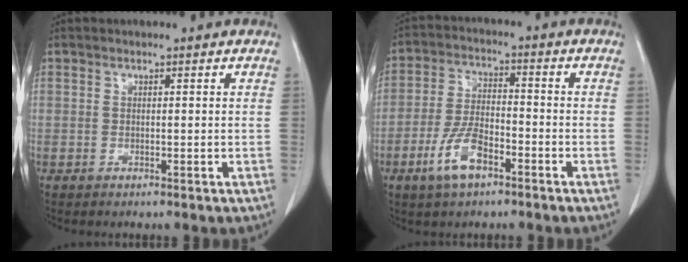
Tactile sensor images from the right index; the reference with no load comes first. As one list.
[{"total": 8.0, "force": [-4.3, 2.9, 6.0], "torque": [-0.136, -0.003, -0.081]}]